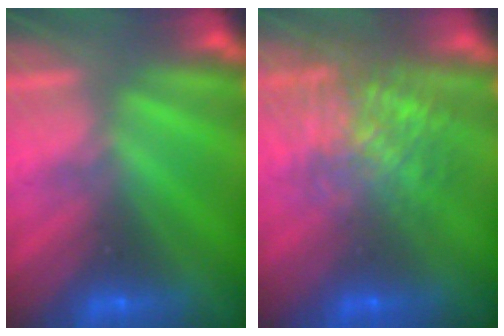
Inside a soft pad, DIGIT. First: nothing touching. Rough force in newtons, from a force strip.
{"total": 7.6}